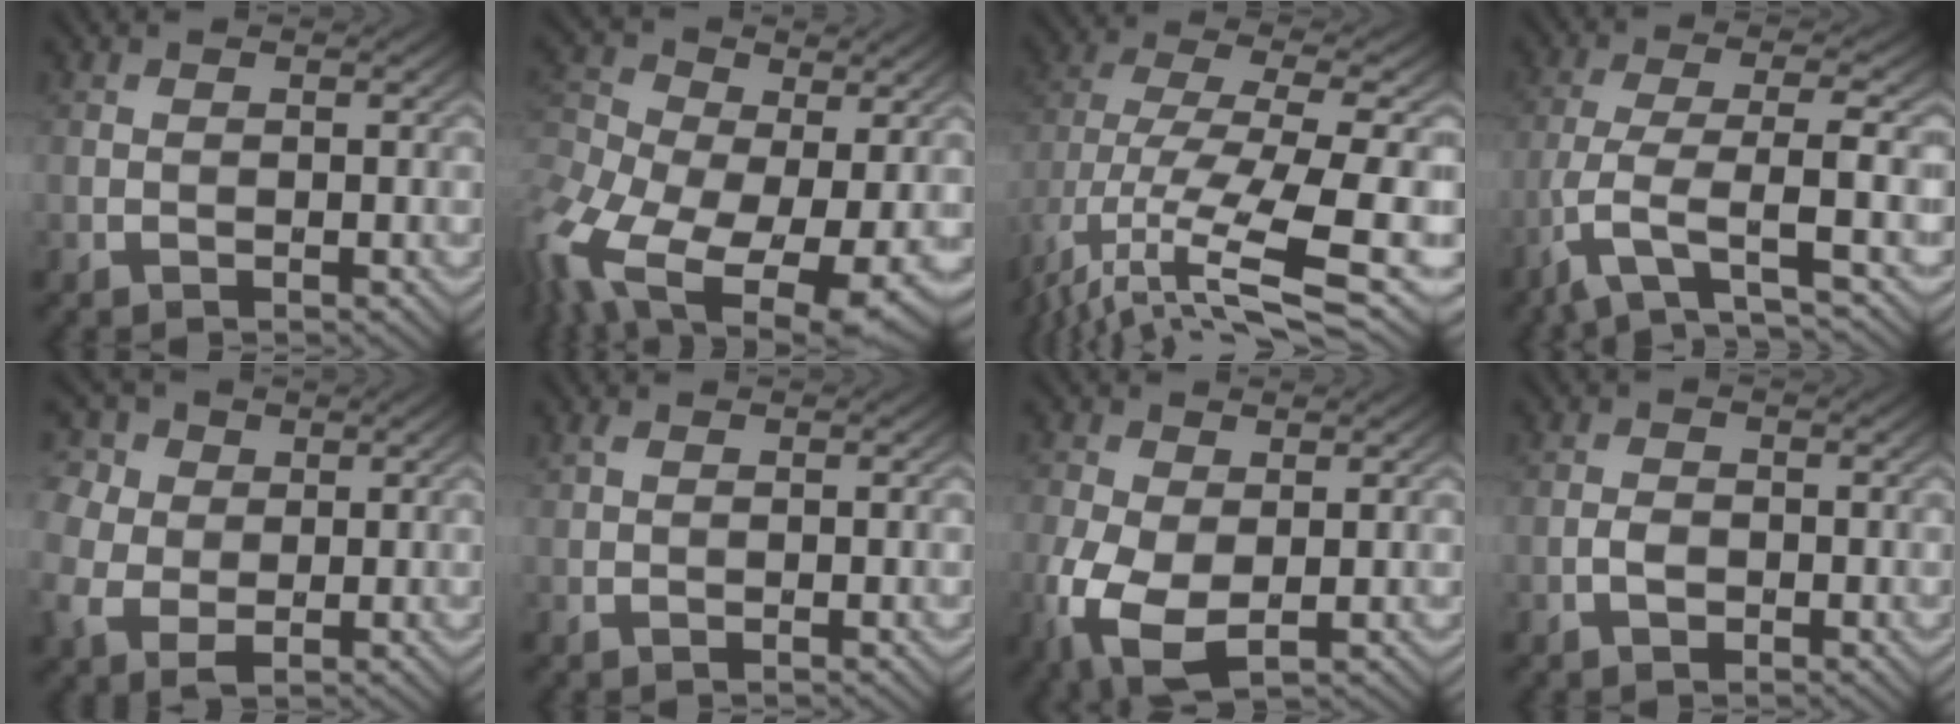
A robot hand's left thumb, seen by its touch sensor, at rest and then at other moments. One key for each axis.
{"total": 16.8, "fx": -6.5, "fy": 10.0, "fz": 11.9, "tx": -0.294, "ty": -0.027, "tz": -0.102}
{"total": 12.2, "fx": -5.1, "fy": 4.1, "fz": 10.3, "tx": -0.234, "ty": -0.014, "tz": -0.073}
{"total": 6.3, "fx": -2.9, "fy": 1.3, "fz": 5.5, "tx": -0.111, "ty": 0.004, "tz": -0.075}
{"total": 7.0, "fx": 0.8, "fy": 5.8, "fz": 3.8, "tx": -0.126, "ty": 0.005, "tz": 0.002}
{"total": 0.8, "fx": 0.4, "fy": 0.3, "fz": 0.6, "tx": -0.015, "ty": 0.004, "tz": 0.005}
{"total": 7.7, "fx": -2.4, "fy": 4.3, "fz": 5.9, "tx": -0.164, "ty": -0.022, "tz": -0.048}
{"total": 1.4, "fx": -0.6, "fy": 0.9, "fz": 0.9, "tx": -0.014, "ty": 0.003, "tz": -0.013}